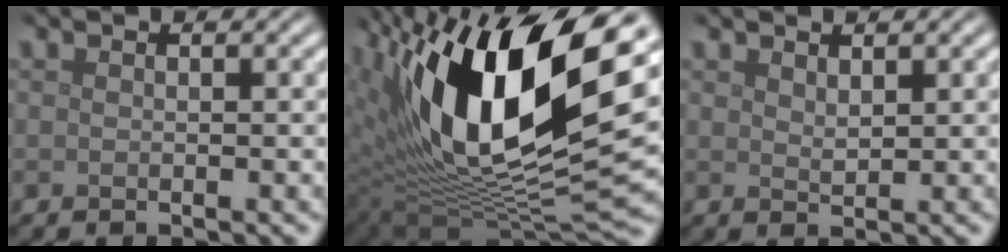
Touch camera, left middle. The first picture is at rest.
{"total": 18.4, "force": [6.6, 7.5, 15.5], "torque": [-0.270, 0.006, 0.112]}
{"total": 1.0, "force": [0.9, 0.2, 0.4], "torque": [-0.012, -0.002, 0.019]}